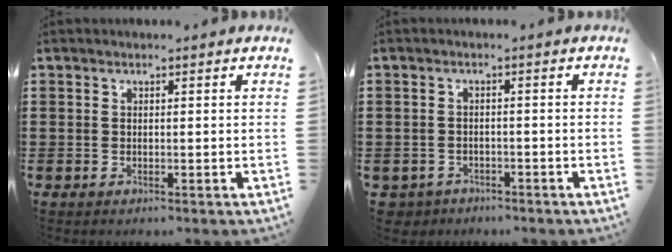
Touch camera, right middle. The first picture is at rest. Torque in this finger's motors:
{"motor_torque": [2.14, 0.00, 0.18, 0.06]}